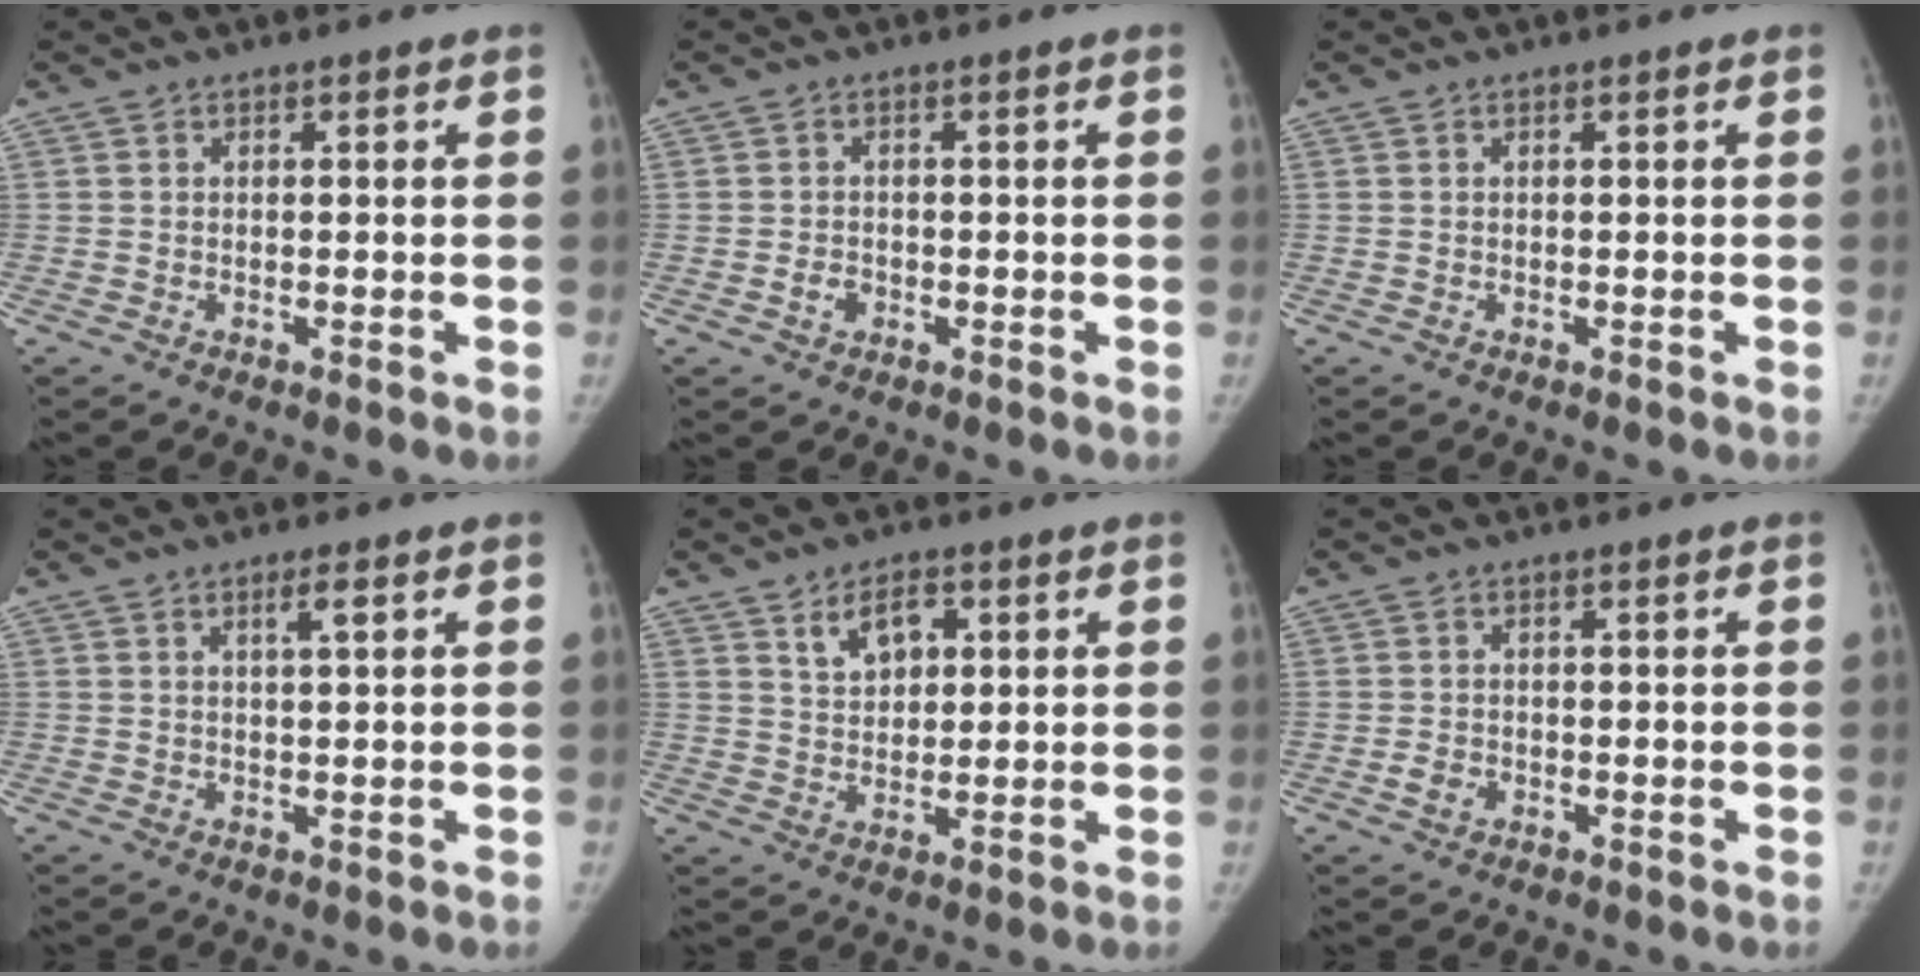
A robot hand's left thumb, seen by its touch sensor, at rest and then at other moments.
{"total": 2.0, "force": [-0.8, 1.5, 0.9], "torque": [-0.012, 0.008, -0.012]}
{"total": 0.0}
{"total": 2.1, "force": [1.0, 0.2, 1.8], "torque": [-0.034, -0.003, 0.018]}
{"total": 5.7, "force": [2.7, 3.5, 3.6], "torque": [-0.041, -0.012, 0.049]}
{"total": 2.0, "force": [-0.8, 1.6, 1.0], "torque": [-0.015, 0.006, -0.012]}